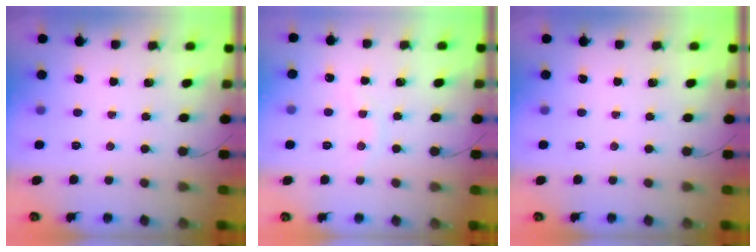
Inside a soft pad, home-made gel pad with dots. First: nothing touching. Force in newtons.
{"total": 5.7, "press": 5.4, "slide": 1.6}
{"total": 0.0}